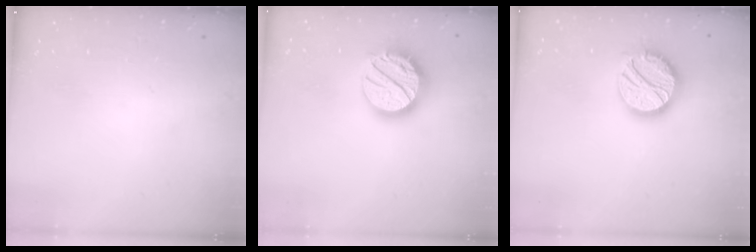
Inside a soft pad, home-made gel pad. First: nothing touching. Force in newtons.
{"total": 18.0, "press": 17.9, "slide": 1.4}
{"total": 16.8, "press": 16.7, "slide": 1.0}